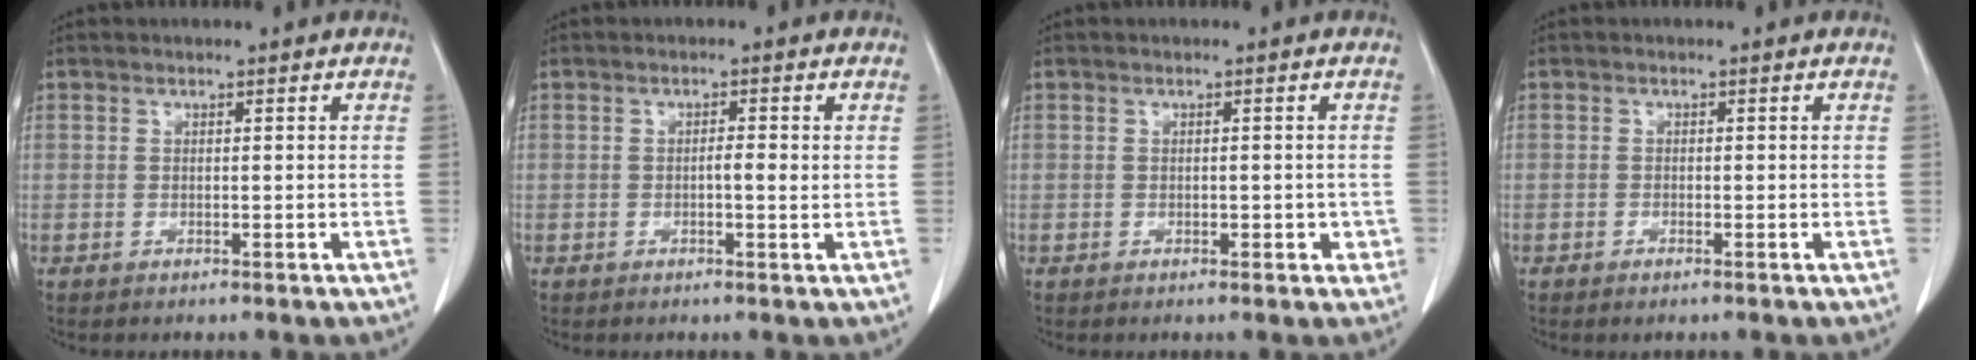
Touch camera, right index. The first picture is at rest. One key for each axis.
{"total": 1.8, "fx": 0.0, "fy": 0.3, "fz": 1.8, "tx": -0.031, "ty": 0.002, "tz": 0.001}
{"total": 2.1, "fx": -0.6, "fy": 1.2, "fz": 1.6, "tx": -0.014, "ty": 0.005, "tz": -0.004}
{"total": 0.8, "fx": -0.6, "fy": 0.3, "fz": 0.5, "tx": -0.008, "ty": -0.001, "tz": -0.006}